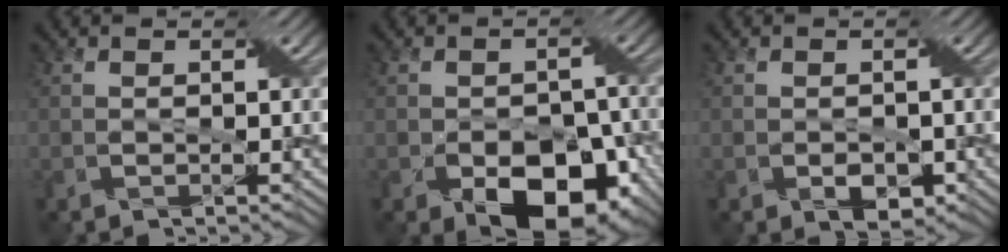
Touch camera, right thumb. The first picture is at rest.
{"total": 11.8, "force": [-5.7, 7.2, 7.4], "torque": [-0.111, -0.023, -0.081]}
{"total": 2.3, "force": [-0.9, 1.6, 1.5], "torque": [-0.027, -0.008, -0.011]}